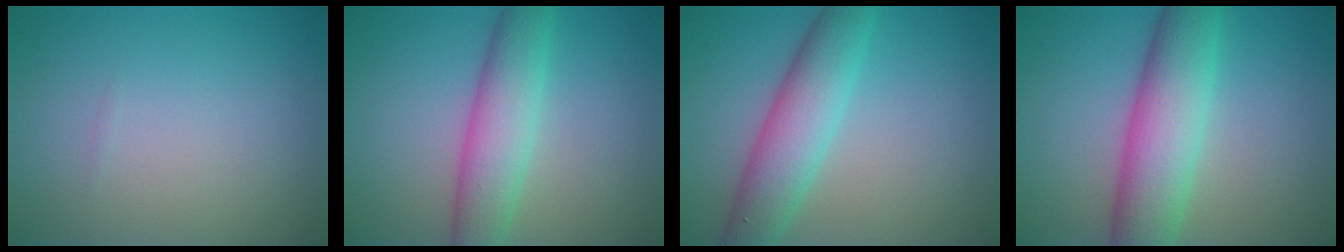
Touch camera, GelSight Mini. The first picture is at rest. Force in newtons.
{"total": 5.4, "press": 5.4, "slide": 0.4}
{"total": 5.7, "press": 5.7, "slide": 0.1}
{"total": 7.8, "press": 7.8, "slide": 0.2}